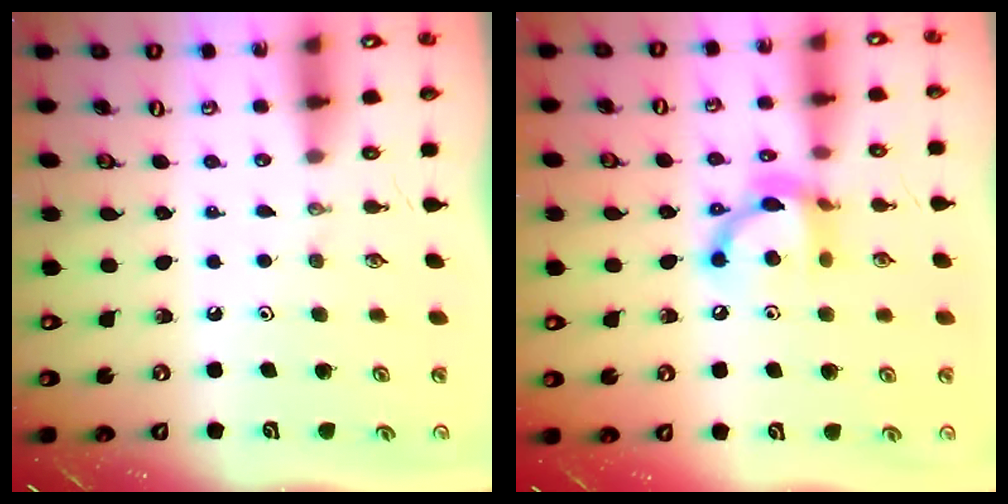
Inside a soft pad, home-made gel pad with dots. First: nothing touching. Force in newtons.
{"total": 12.8, "press": 12.8, "slide": 0.5}